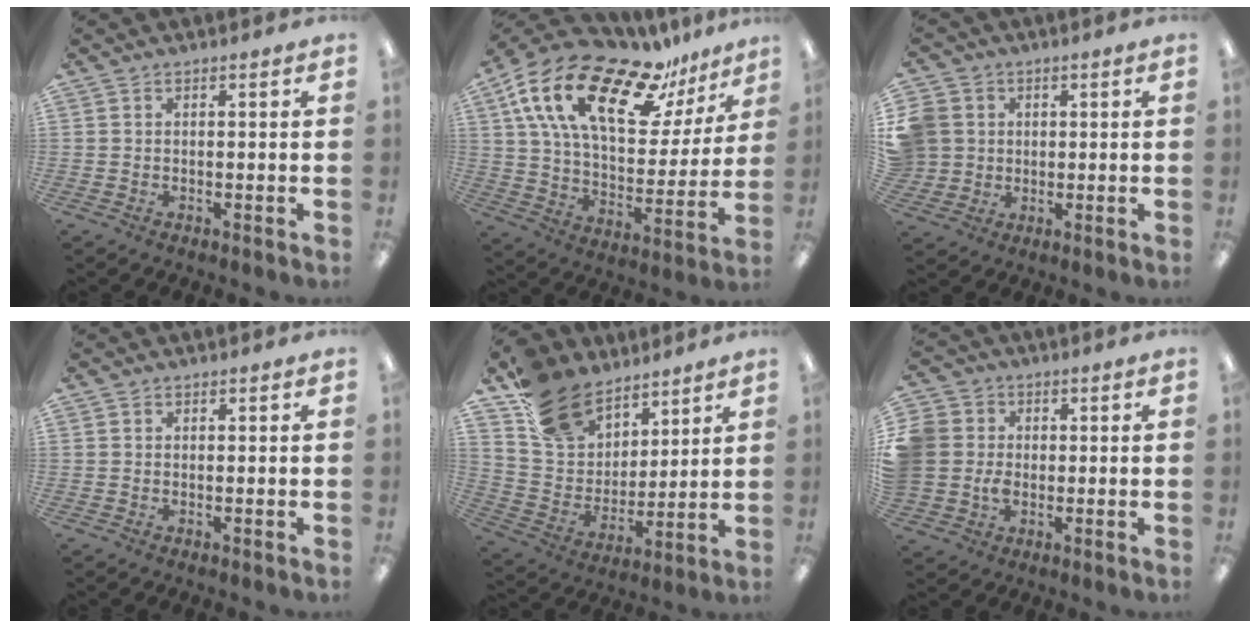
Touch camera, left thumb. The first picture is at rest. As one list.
[{"total": 23.8, "force": [14.7, 10.3, 15.6], "torque": [-0.278, -0.083, 0.255]}, {"total": 7.5, "force": [1.3, 7.3, 1.5], "torque": [-0.053, 0.012, 0.031]}, {"total": 0.0}, {"total": 17.2, "force": [12.5, 10.4, 5.7], "torque": [-0.128, -0.066, 0.243]}, {"total": 8.1, "force": [-0.3, 7.8, 2.1], "torque": [-0.065, 0.010, -0.001]}]